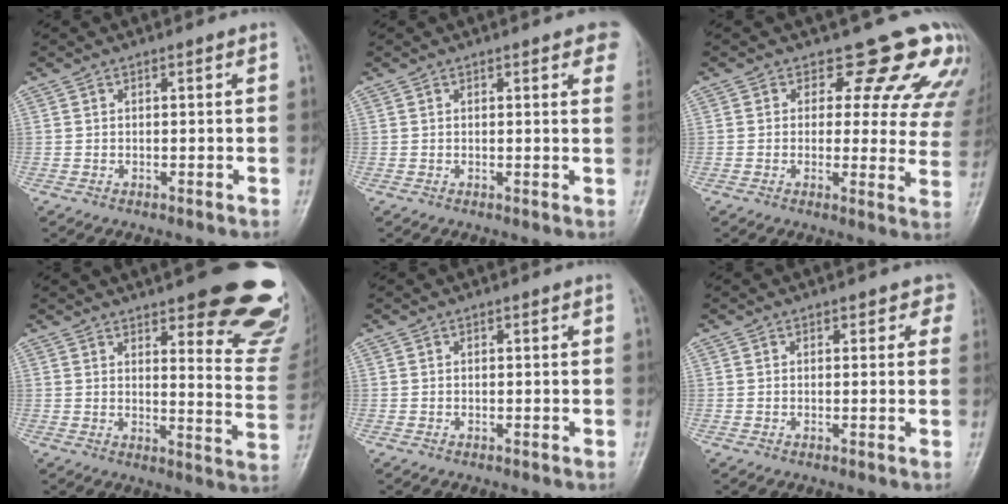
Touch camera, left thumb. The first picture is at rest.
{"total": 6.1, "force": [3.9, 1.9, 4.3], "torque": [-0.026, -0.004, 0.034]}
{"total": 13.2, "force": [11.0, 6.0, 4.2], "torque": [0.011, -0.066, 0.098]}
{"total": 21.3, "force": [15.0, 5.8, 14.0], "torque": [-0.135, -0.088, 0.172]}
{"total": 0.0}
{"total": 2.5, "force": [1.6, 1.7, 1.0], "torque": [0.025, -0.003, 0.008]}